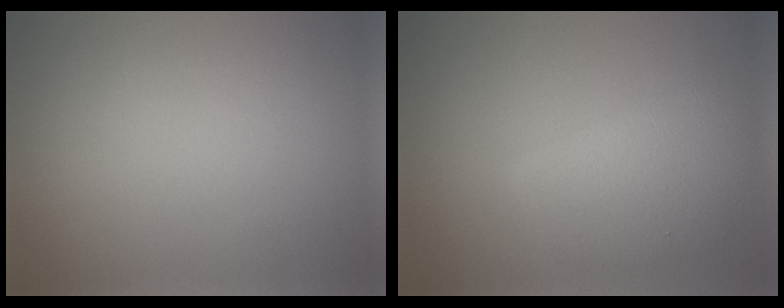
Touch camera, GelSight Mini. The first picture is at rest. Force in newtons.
{"total": 4.1, "press": 4.1, "slide": 0.2}